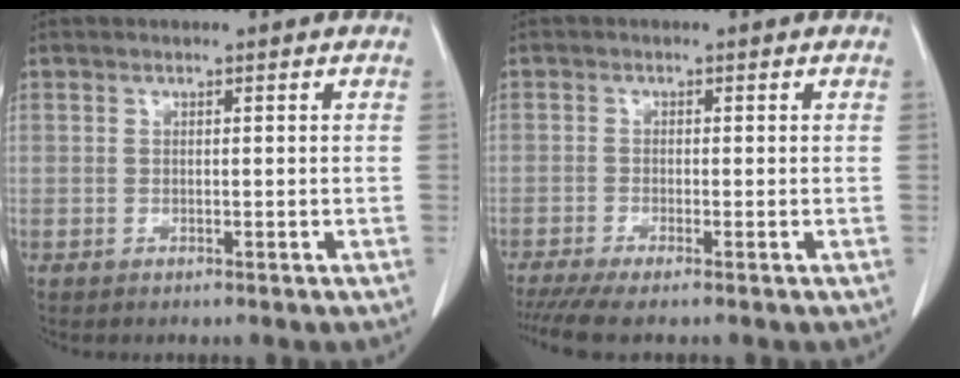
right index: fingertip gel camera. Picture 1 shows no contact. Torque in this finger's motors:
{"motor_torque": [0.52, -0.48, 0.10, 0.02]}